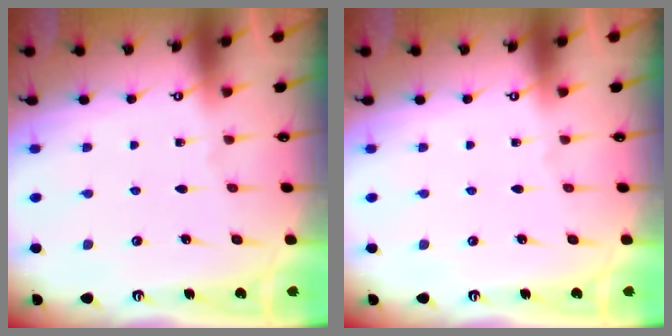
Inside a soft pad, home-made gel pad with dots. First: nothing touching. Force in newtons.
{"total": 0.0}